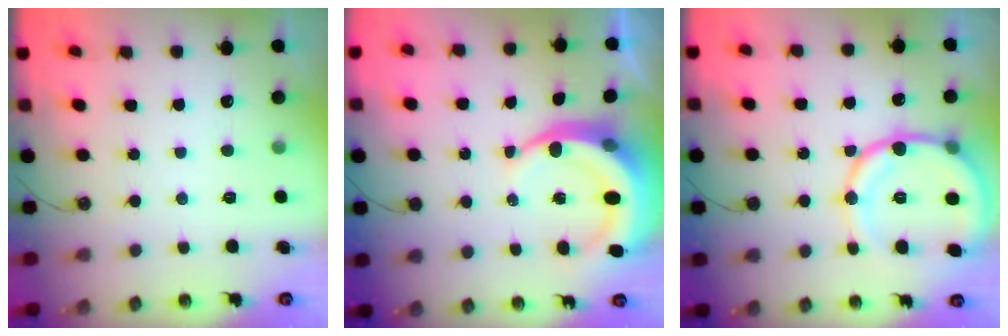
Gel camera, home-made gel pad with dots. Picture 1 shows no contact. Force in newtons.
{"total": 10.4, "press": 10.3, "slide": 1.3}
{"total": 15.7, "press": 15.4, "slide": 3.1}